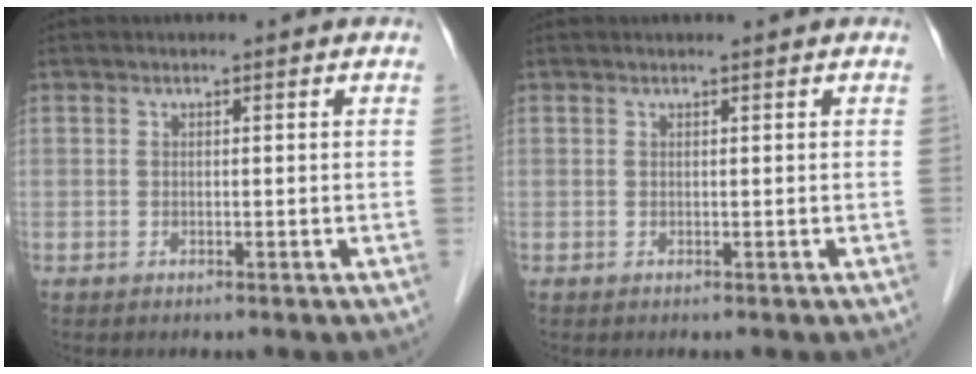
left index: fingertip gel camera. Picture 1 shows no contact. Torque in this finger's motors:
{"motor_torque": [0.03, 0.02, 0.03, 0.01]}